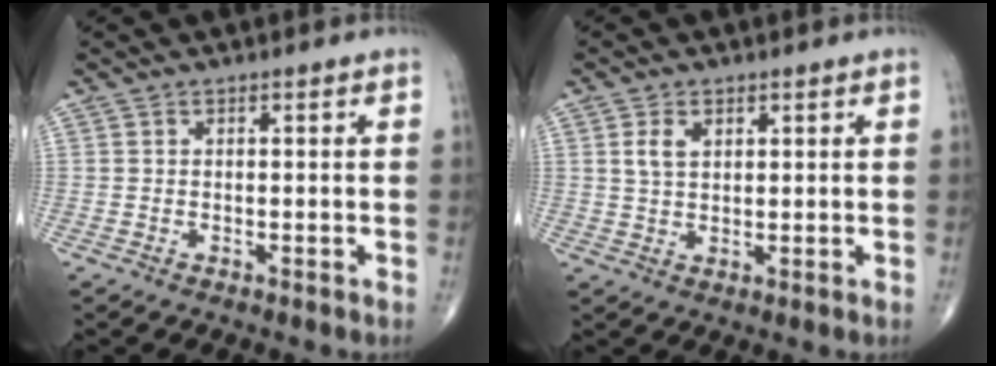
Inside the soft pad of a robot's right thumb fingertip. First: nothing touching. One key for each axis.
{"total": 3.7, "fx": 1.5, "fy": 2.3, "fz": 2.5, "tx": -0.044, "ty": -0.004, "tz": 0.031}